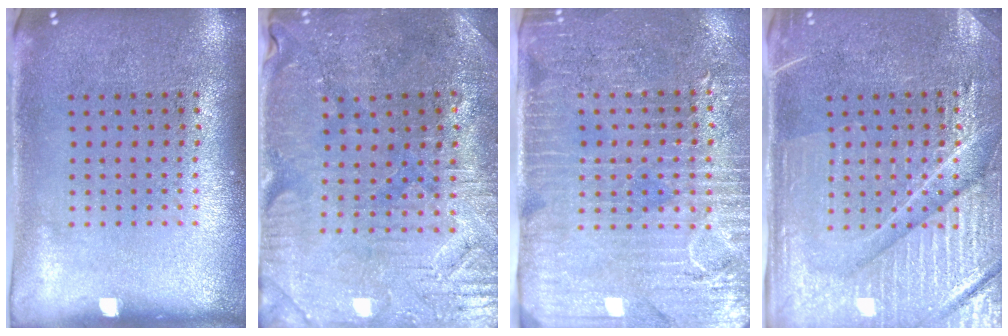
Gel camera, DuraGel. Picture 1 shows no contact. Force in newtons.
{"total": 1.2, "press": 1.1, "slide": 0.4}
{"total": 3.6, "press": 3.3, "slide": 1.6}
{"total": 4.5, "press": 4.3, "slide": 1.3}